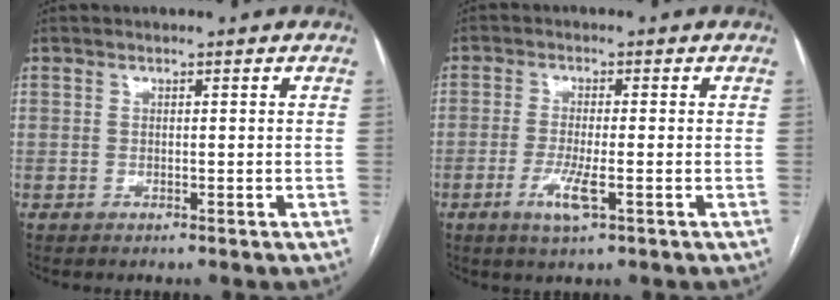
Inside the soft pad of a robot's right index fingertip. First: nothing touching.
{"total": 4.8, "force": [-1.9, 0.6, 4.4], "torque": [-0.090, -0.010, -0.033]}